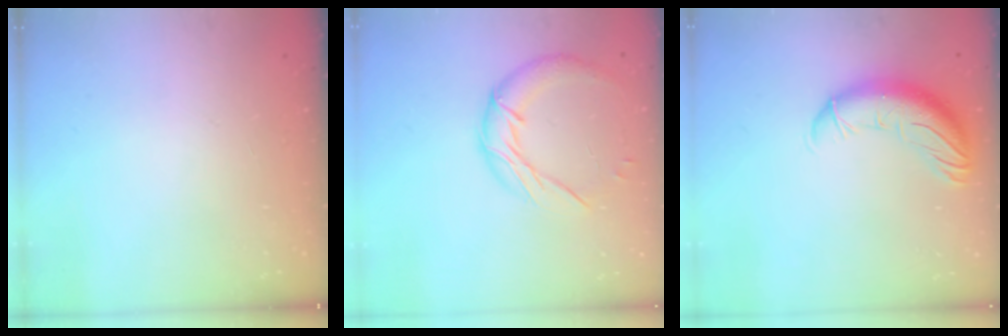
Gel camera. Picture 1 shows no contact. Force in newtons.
{"total": 11.5, "press": 11.5, "slide": 0.8}
{"total": 12.4, "press": 12.0, "slide": 2.9}